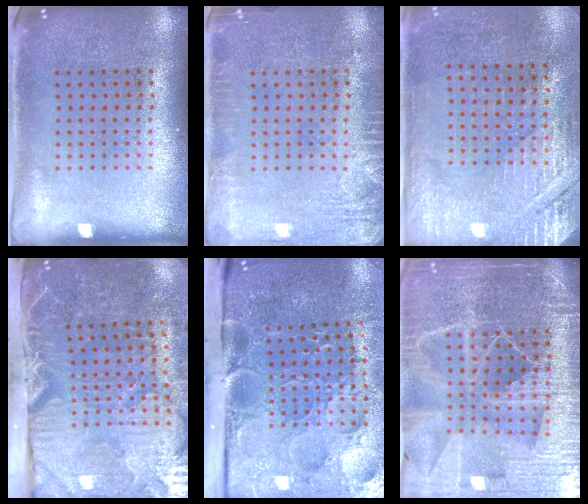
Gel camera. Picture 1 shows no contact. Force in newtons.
{"total": 2.5, "press": 2.5, "slide": 0.4}
{"total": 2.8, "press": 2.7, "slide": 0.9}
{"total": 5.2, "press": 4.4, "slide": 2.8}
{"total": 5.3, "press": 4.0, "slide": 3.4}
{"total": 5.8, "press": 5.1, "slide": 2.8}